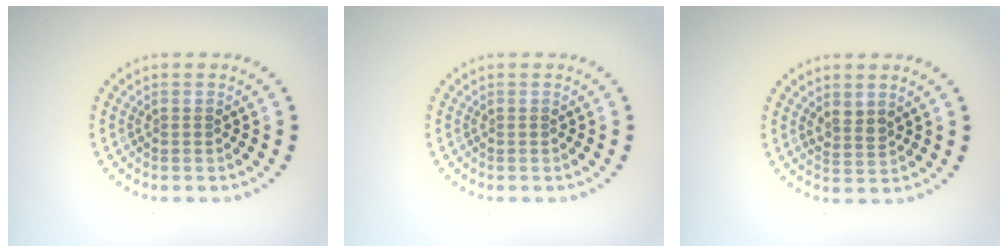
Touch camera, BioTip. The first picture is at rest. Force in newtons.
{"total": 0.0}
{"total": 1.4, "press": 1.2, "slide": 0.8}